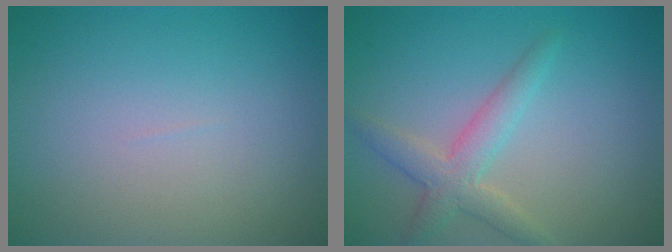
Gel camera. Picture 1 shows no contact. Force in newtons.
{"total": 3.1, "press": 3.1, "slide": 0.2}